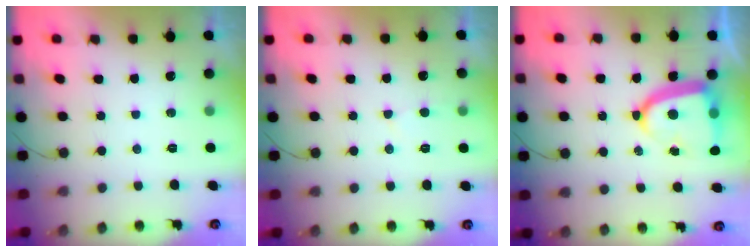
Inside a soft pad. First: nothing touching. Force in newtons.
{"total": 3.7, "press": 3.7, "slide": 0.3}
{"total": 14.7, "press": 14.6, "slide": 1.5}